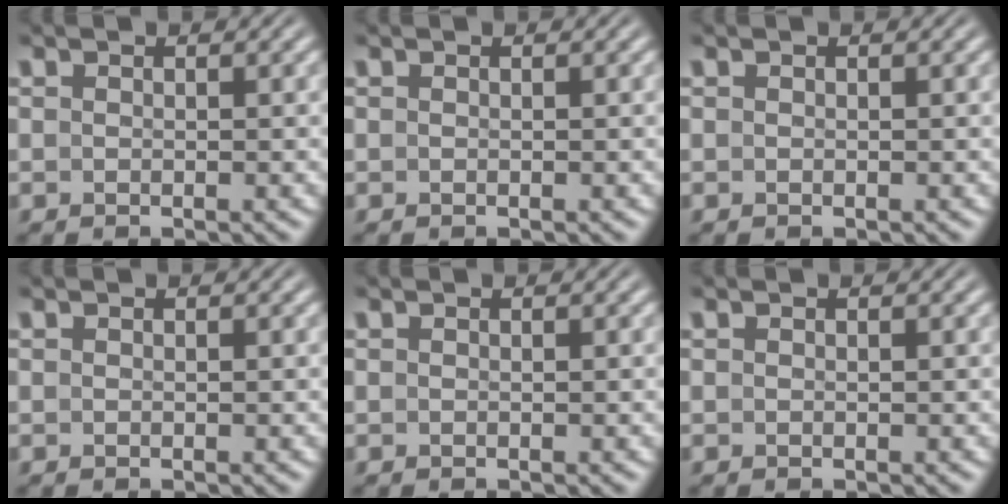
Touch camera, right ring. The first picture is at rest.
{"total": 0.0}
{"total": 0.0}
{"total": 0.0}
{"total": 0.0}
{"total": 0.0}